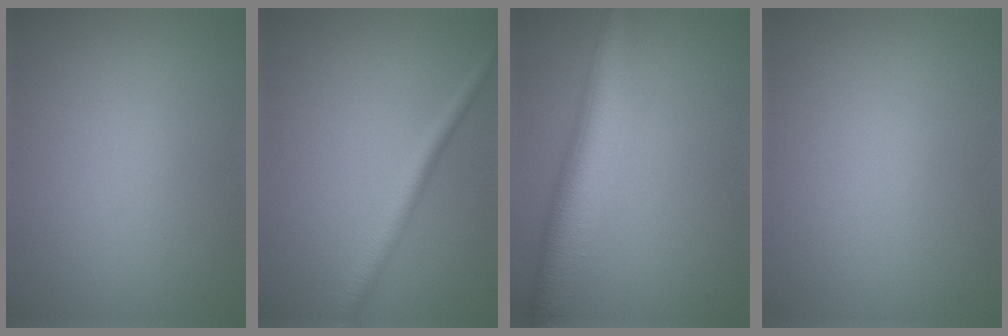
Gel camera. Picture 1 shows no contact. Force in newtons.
{"total": 2.6, "press": 2.6, "slide": 0.0}
{"total": 6.2, "press": 6.2, "slide": 0.3}
{"total": 0.0}